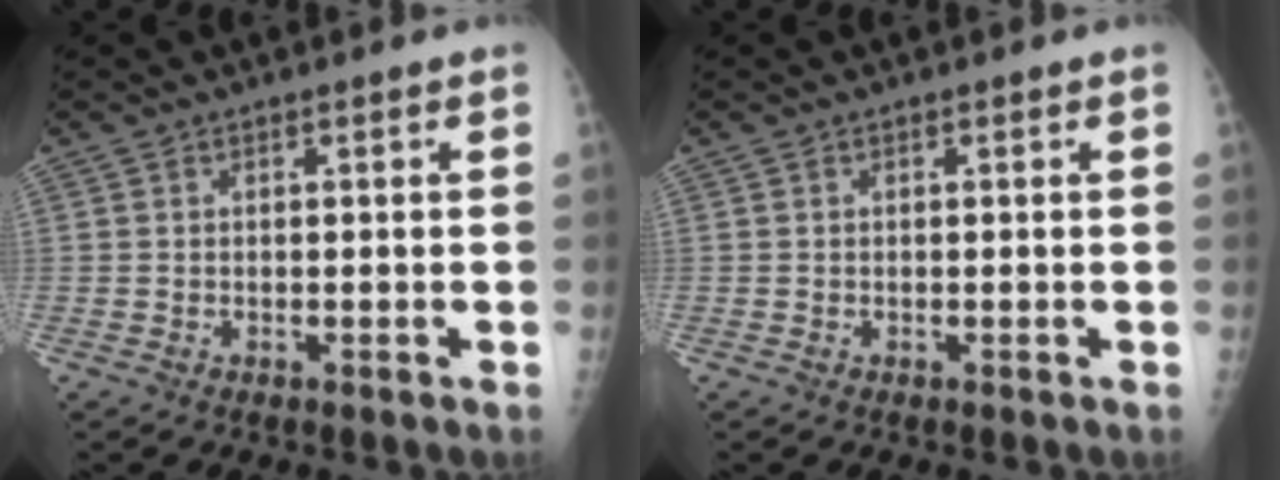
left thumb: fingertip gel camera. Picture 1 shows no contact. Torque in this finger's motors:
{"motor_torque": [0.00, 0.00, 0.04, 0.05, 0.00]}